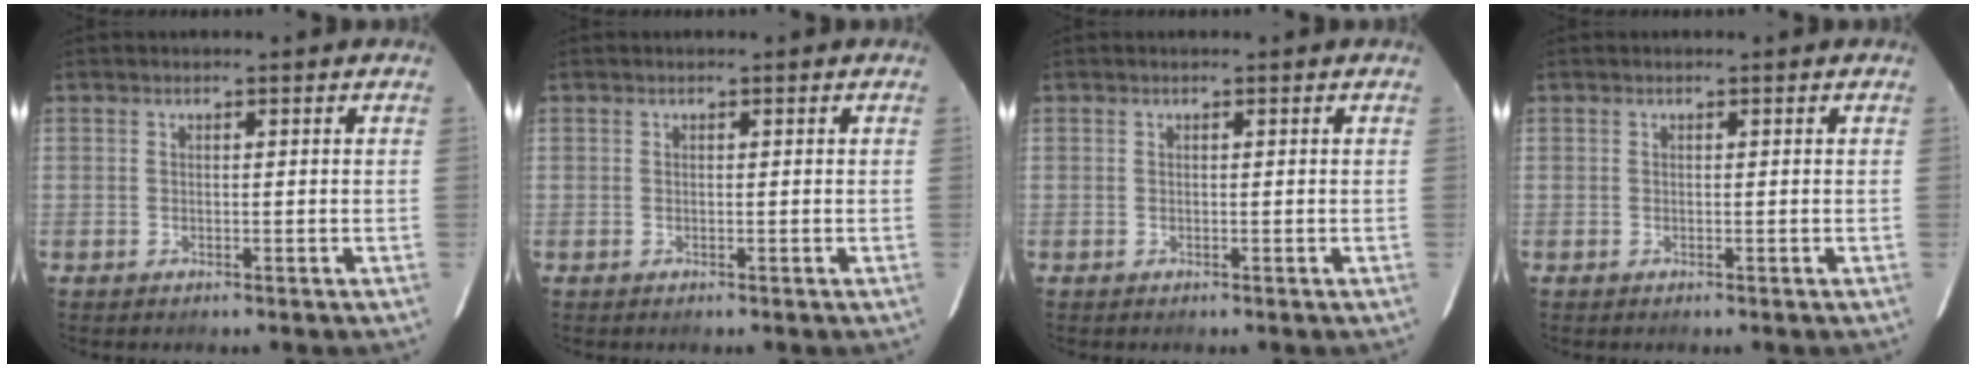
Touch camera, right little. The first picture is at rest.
{"total": 0.0}
{"total": 0.0}
{"total": 0.0}